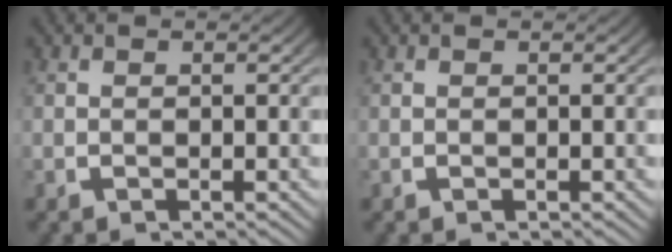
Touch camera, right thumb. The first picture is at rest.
{"total": 0.0}